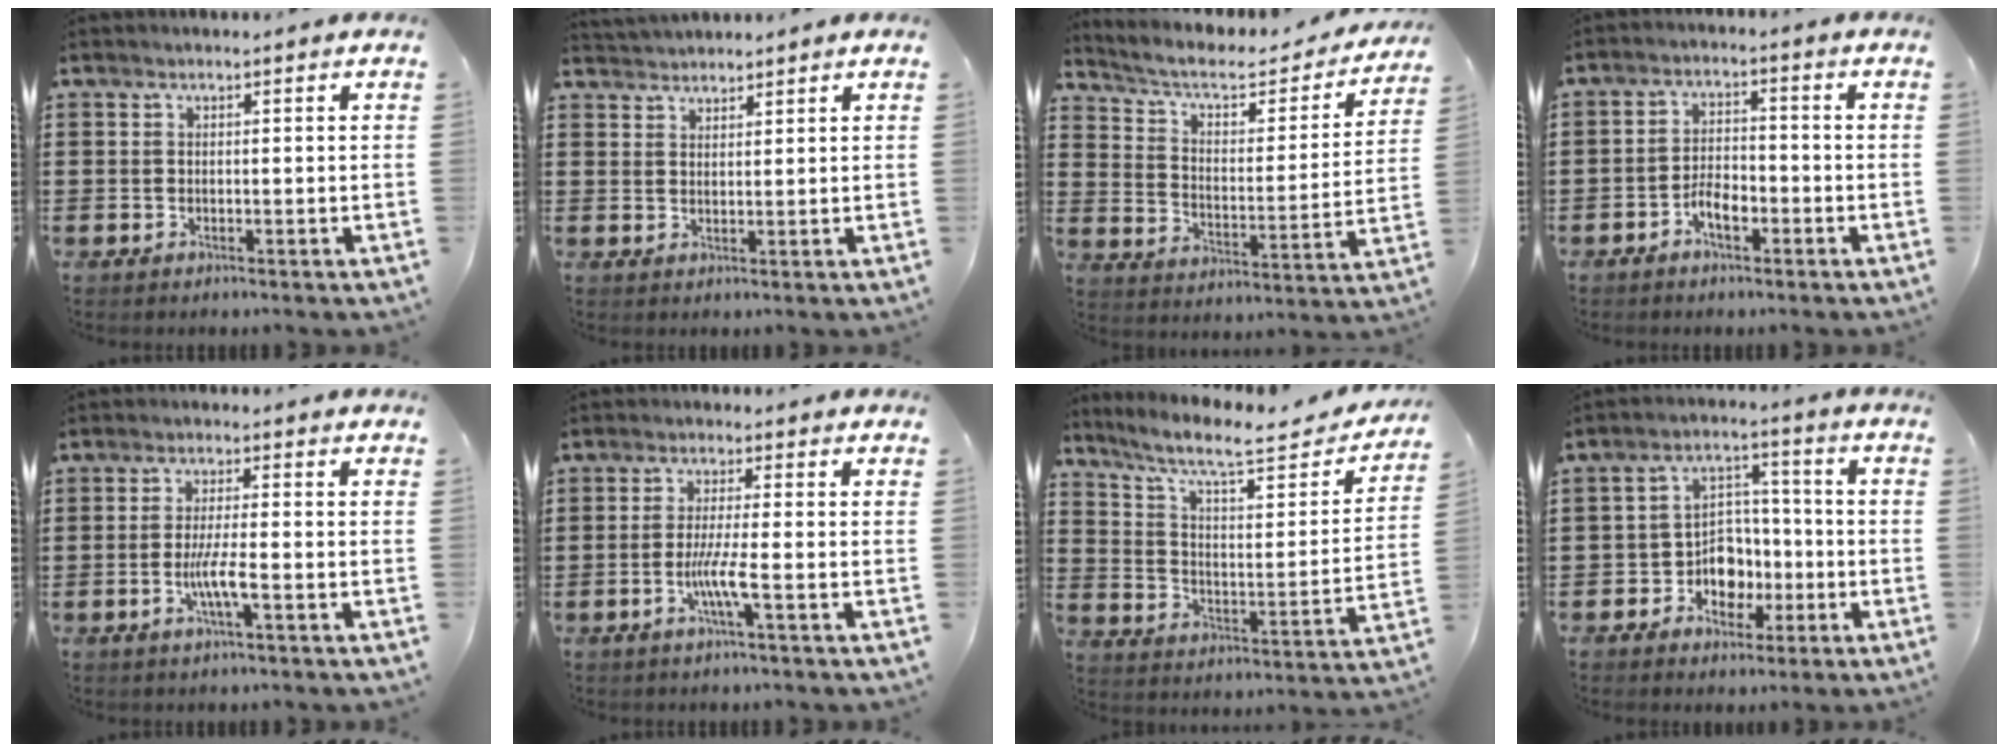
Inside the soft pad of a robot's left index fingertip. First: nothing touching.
{"total": 2.2, "force": [2.1, 0.3, -0.3], "torque": [-0.001, 0.000, 0.043]}
{"total": 5.2, "force": [4.0, 2.0, 2.7], "torque": [-0.073, -0.023, 0.061]}
{"total": 3.9, "force": [-2.1, 1.7, 2.8], "torque": [-0.057, 0.004, -0.043]}
{"total": 4.9, "force": [-1.5, 0.4, 4.7], "torque": [-0.093, -0.007, -0.031]}
{"total": 5.1, "force": [-1.7, 0.0, 4.8], "torque": [-0.096, -0.013, -0.035]}
{"total": 8.8, "force": [7.0, 1.0, 5.3], "torque": [-0.123, -0.044, 0.112]}
{"total": 6.3, "force": [-2.0, 5.3, 2.6], "torque": [-0.050, 0.015, -0.037]}